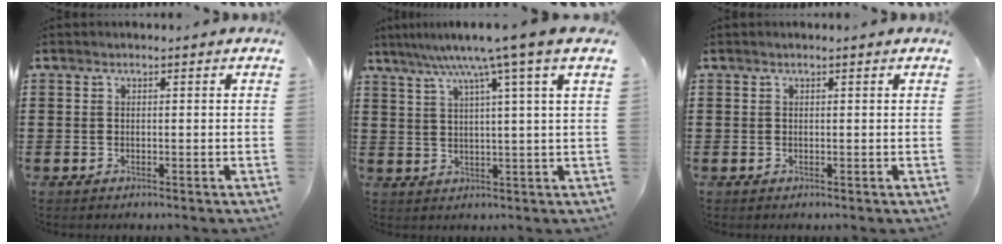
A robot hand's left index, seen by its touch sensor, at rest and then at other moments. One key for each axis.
{"total": 8.2, "fx": 5.1, "fy": -1.2, "fz": 6.3, "tx": -0.130, "ty": -0.021, "tz": 0.080}
{"total": 0.0}